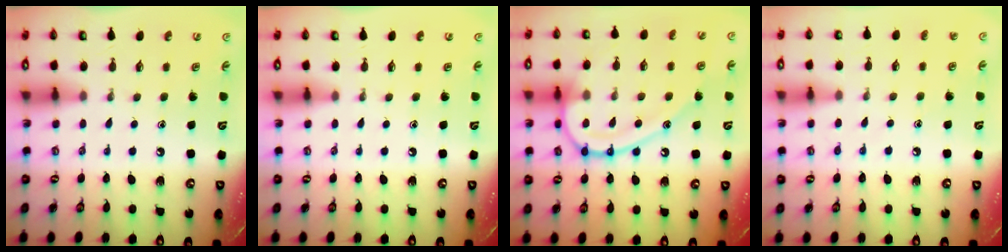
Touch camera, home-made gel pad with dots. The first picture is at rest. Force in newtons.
{"total": 0.0}
{"total": 16.4, "press": 16.3, "slide": 1.7}
{"total": 5.7, "press": 5.6, "slide": 1.2}